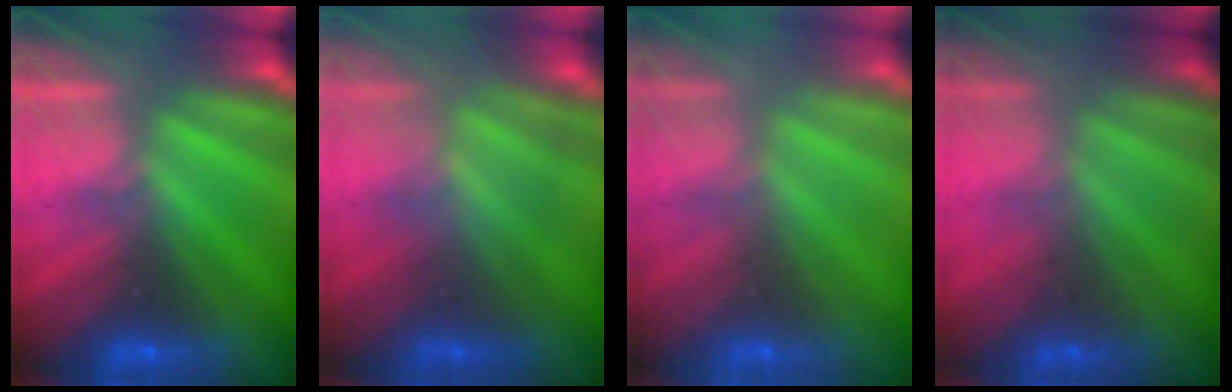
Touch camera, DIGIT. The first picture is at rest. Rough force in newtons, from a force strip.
{"total": 3.3}
{"total": 12.7}
{"total": 1.7}